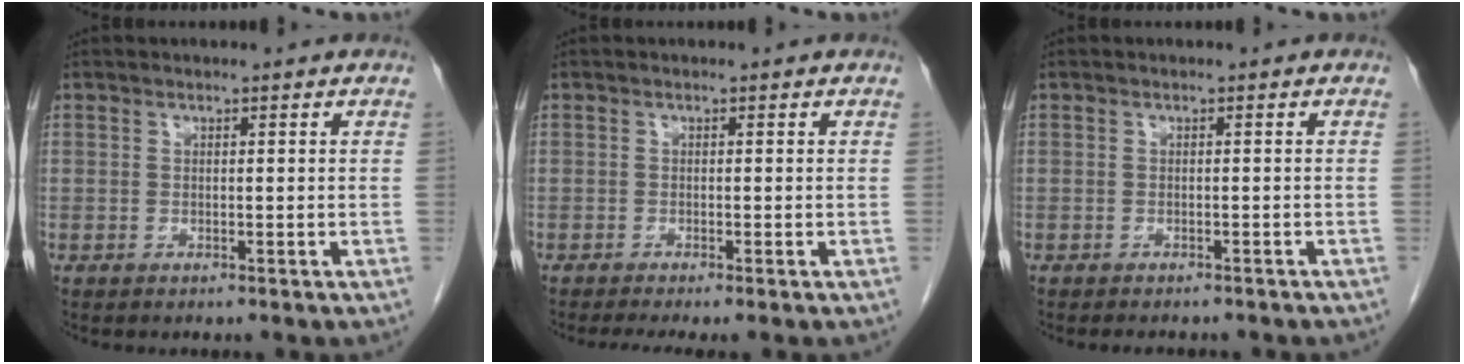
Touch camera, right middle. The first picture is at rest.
{"total": 3.1, "force": [-2.3, 0.0, 2.0], "torque": [-0.032, -0.010, -0.037]}
{"total": 4.9, "force": [-4.3, 1.3, 2.0], "torque": [-0.023, -0.004, -0.048]}